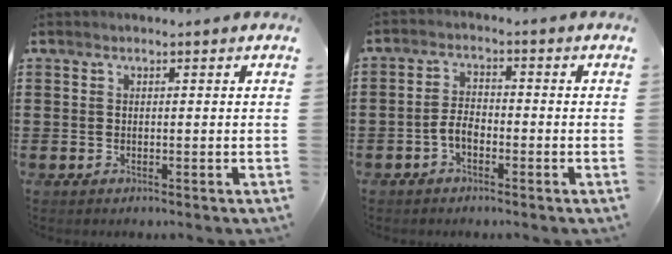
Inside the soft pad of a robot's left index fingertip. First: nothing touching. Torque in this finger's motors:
{"motor_torque": [0.83, 0.40, 0.45, 0.06]}